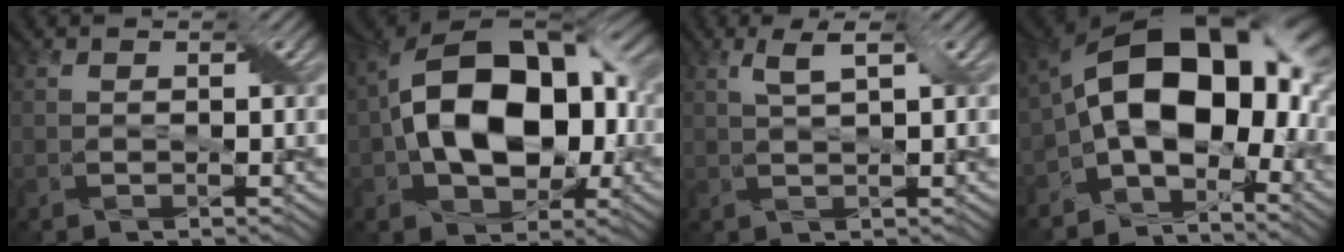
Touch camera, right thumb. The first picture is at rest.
{"total": 16.7, "force": [0.0, 10.7, 12.9], "torque": [-0.217, 0.012, -0.009]}
{"total": 2.3, "force": [1.5, -0.3, 1.7], "torque": [-0.039, 0.009, 0.027]}
{"total": 16.5, "force": [-2.2, 10.0, 12.9], "torque": [-0.207, 0.002, -0.038]}